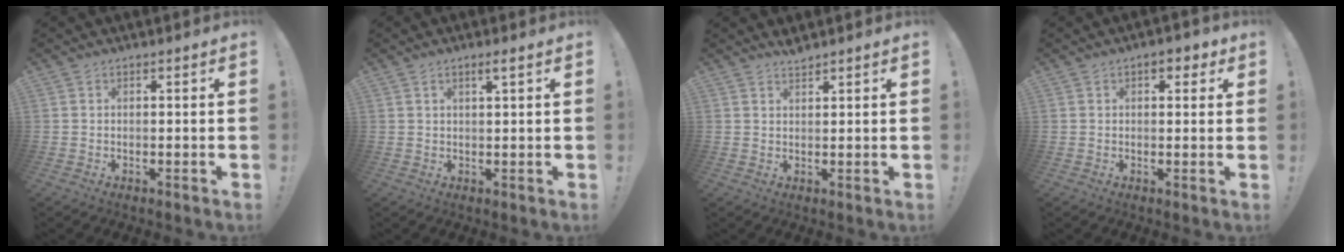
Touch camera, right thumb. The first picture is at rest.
{"total": 2.4, "force": [1.3, 0.1, 2.0], "torque": [-0.038, -0.001, 0.021]}
{"total": 2.0, "force": [1.9, 0.2, 0.4], "torque": [0.005, -0.016, 0.032]}
{"total": 3.9, "force": [1.8, 2.3, 2.6], "torque": [-0.016, -0.006, 0.026]}